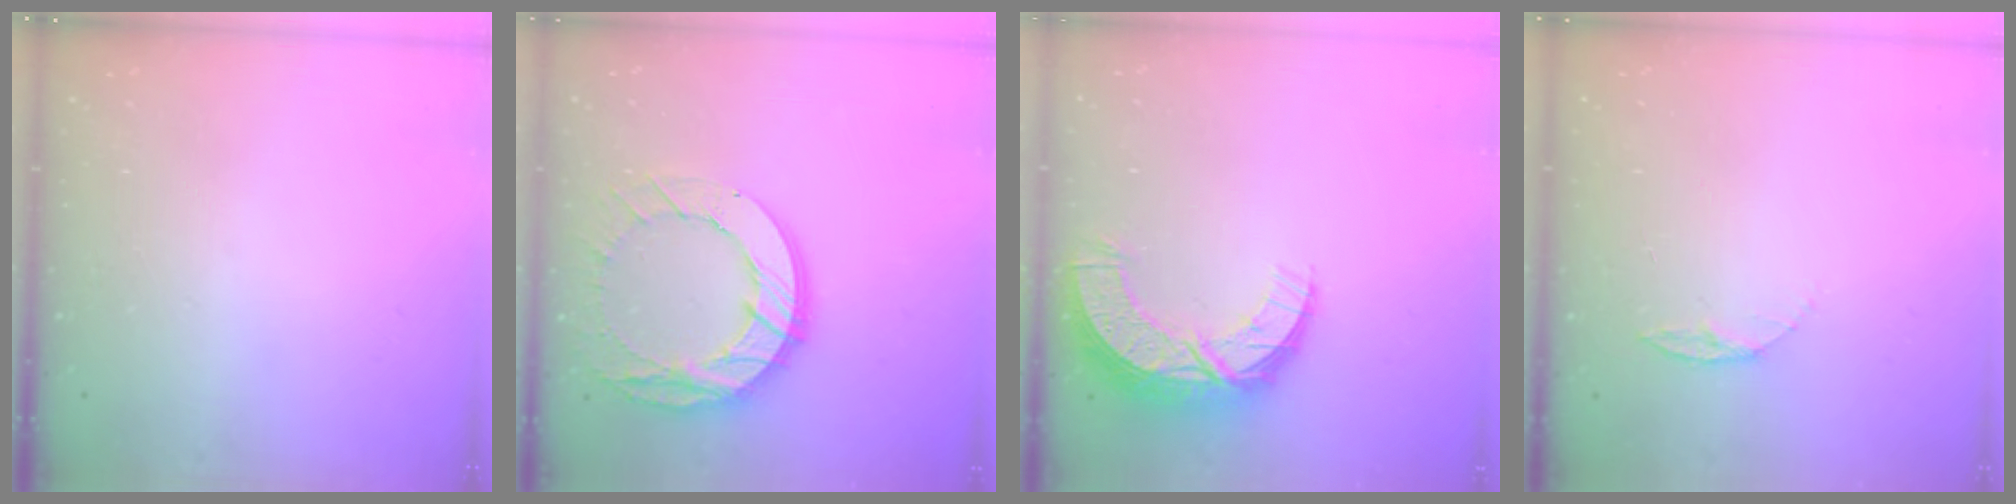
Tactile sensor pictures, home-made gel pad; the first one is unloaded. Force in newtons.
{"total": 16.6, "press": 16.6, "slide": 1.5}
{"total": 11.6, "press": 11.6, "slide": 0.7}
{"total": 4.4, "press": 4.4, "slide": 0.5}